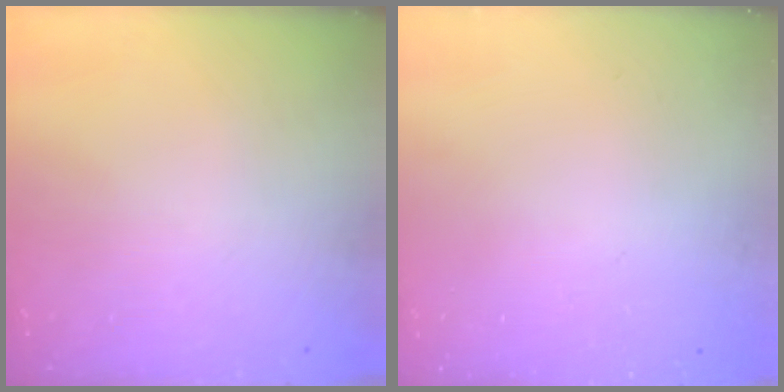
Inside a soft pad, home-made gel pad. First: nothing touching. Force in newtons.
{"total": 1.8, "press": 1.7, "slide": 0.1}